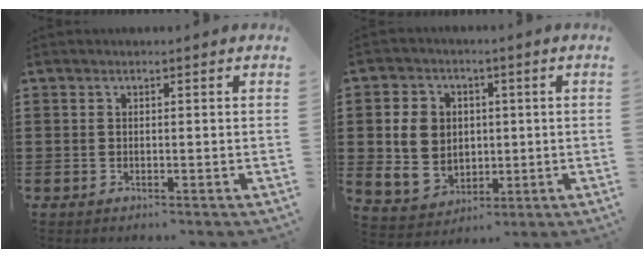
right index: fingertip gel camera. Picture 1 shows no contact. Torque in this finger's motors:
{"motor_torque": [2.14, 0.00, 0.40, 0.05]}